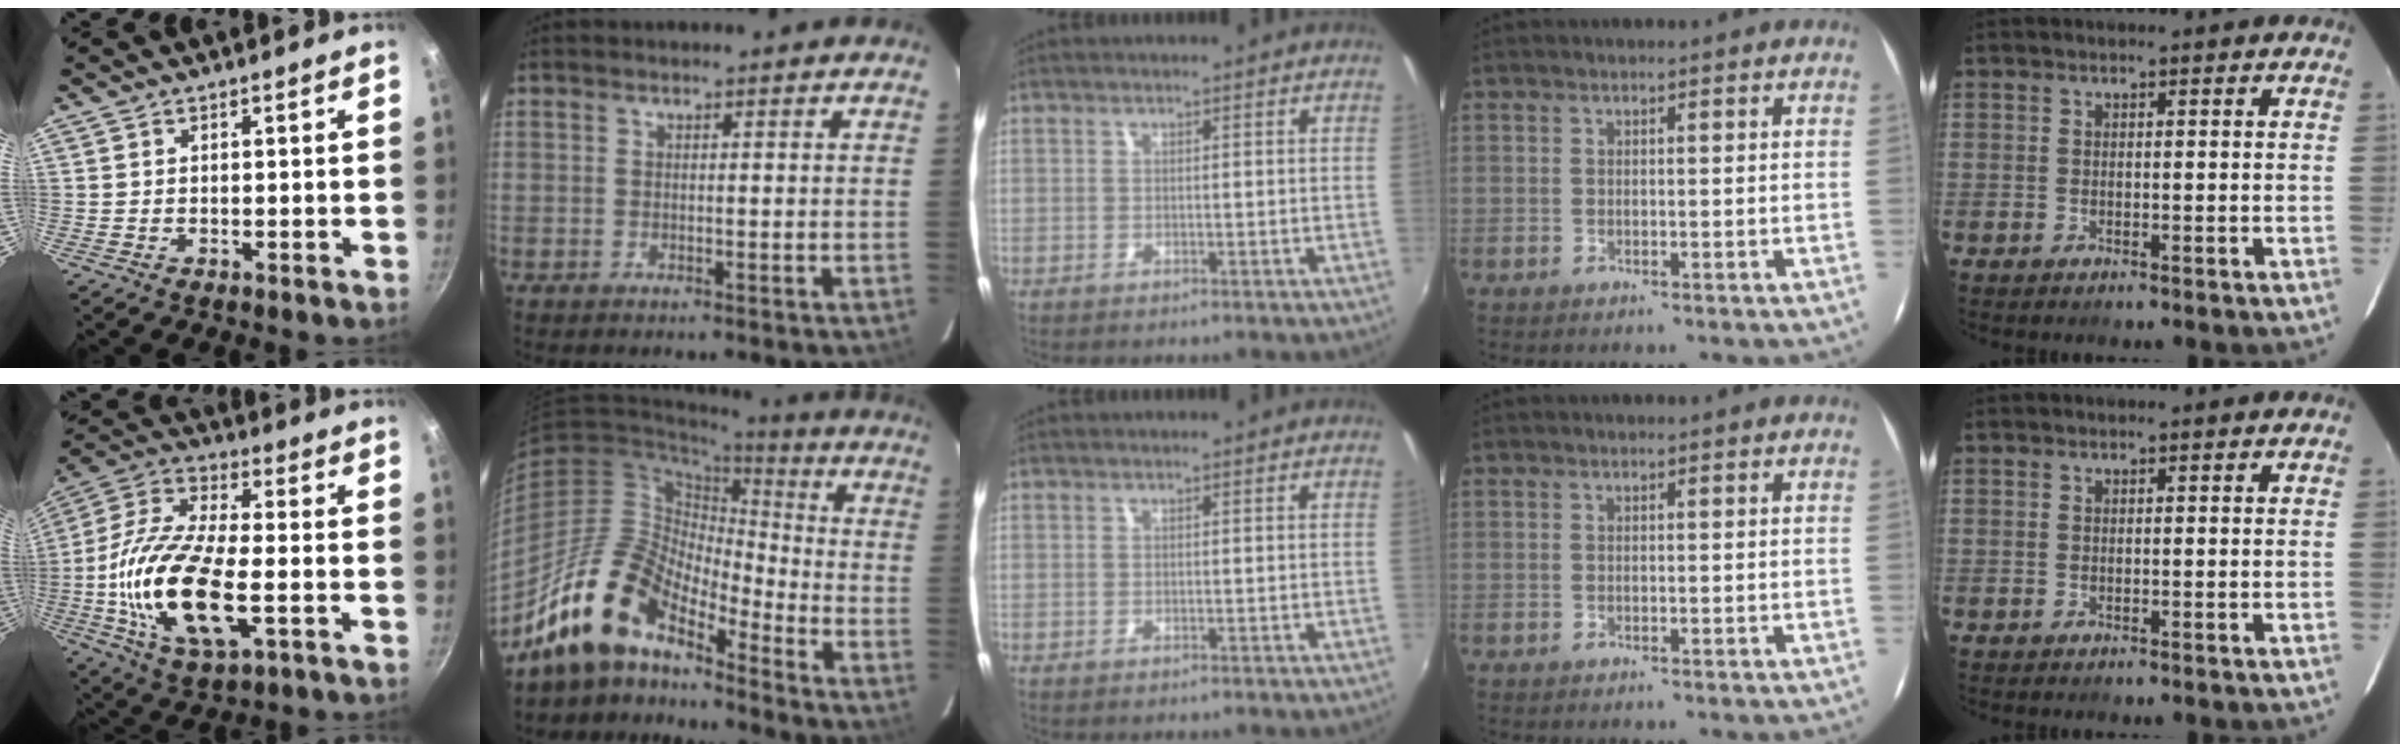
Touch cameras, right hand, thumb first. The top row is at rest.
{"thumb": {"total": 20.9, "force": [-4.1, 8.8, 18.5], "torque": [-0.362, 0.016, -0.090]}, "index": {"total": 14.4, "force": [-12.0, 5.0, 6.2], "torque": [-0.113, 0.011, -0.238]}}